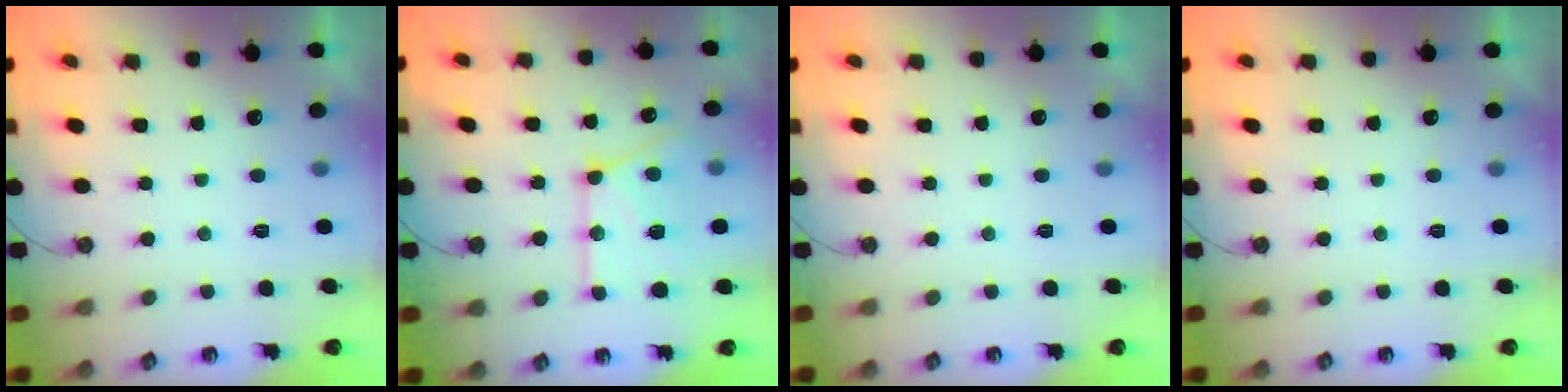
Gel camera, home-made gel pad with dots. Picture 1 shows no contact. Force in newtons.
{"total": 17.3, "press": 17.2, "slide": 1.4}
{"total": 0.0}
{"total": 0.0}